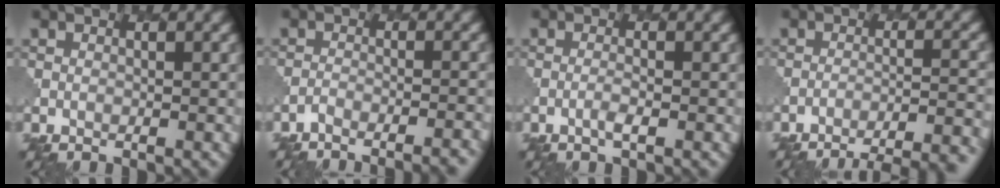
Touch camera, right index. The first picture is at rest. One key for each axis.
{"total": 4.4, "fx": -4.2, "fy": 0.6, "fz": 1.2, "tx": -0.017, "ty": 0.000, "tz": -0.063}
{"total": 0.8, "fx": -0.3, "fy": 0.2, "fz": 0.7, "tx": -0.011, "ty": 0.002, "tz": -0.009}
{"total": 9.1, "fx": -8.1, "fy": 2.2, "fz": 3.6, "tx": -0.036, "ty": 0.005, "tz": -0.092}